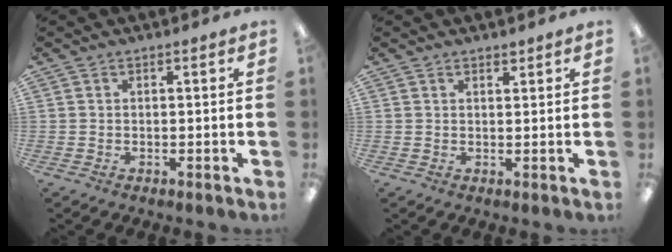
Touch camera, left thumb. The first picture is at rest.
{"total": 1.2, "force": [1.1, 0.3, 0.5], "torque": [-0.010, -0.001, 0.020]}